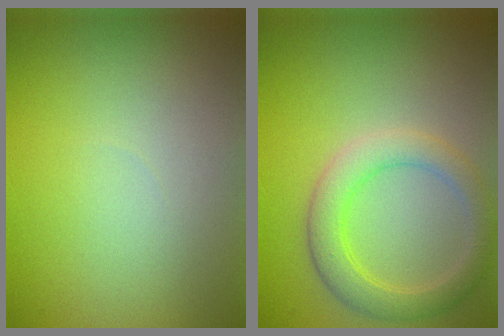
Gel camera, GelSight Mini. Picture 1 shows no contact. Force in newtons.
{"total": 3.8, "press": 3.8, "slide": 0.2}